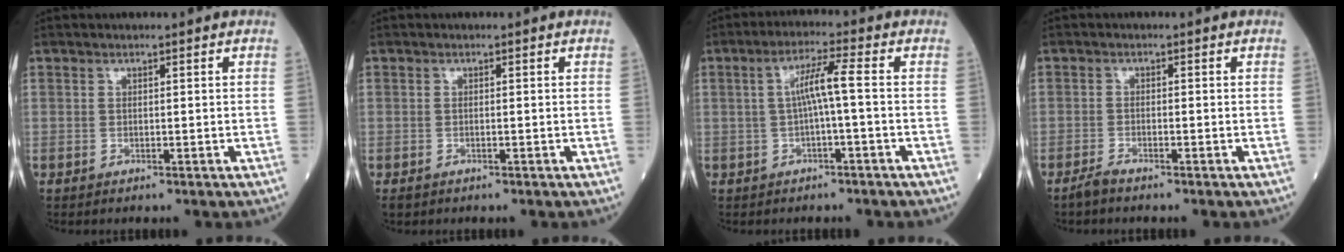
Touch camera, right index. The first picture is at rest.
{"total": 0.7, "force": [-0.3, 0.3, 0.6], "torque": [-0.012, -0.001, -0.003]}
{"total": 4.8, "force": [-0.2, -0.3, 4.8], "torque": [-0.085, 0.017, -0.001]}
{"total": 1.8, "force": [-1.5, 0.1, 0.9], "torque": [-0.025, -0.004, -0.031]}